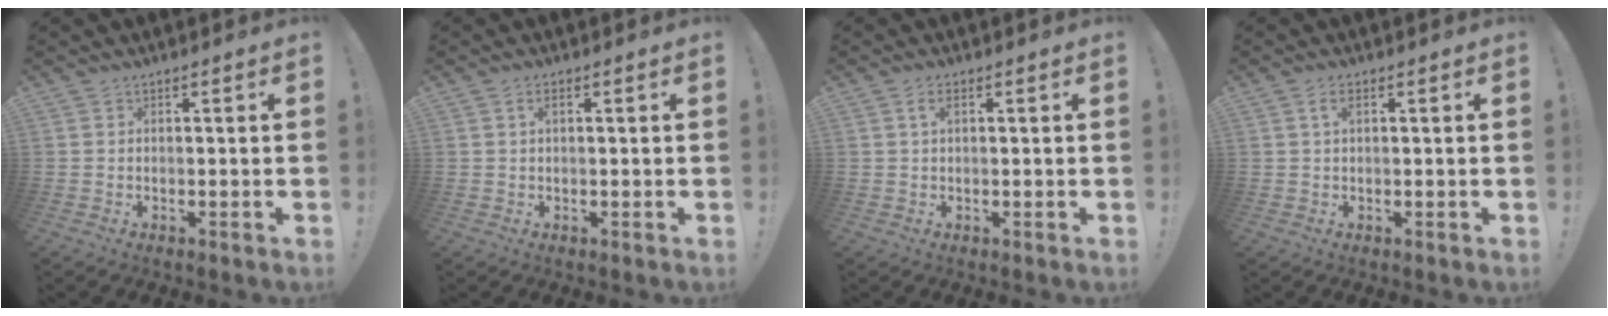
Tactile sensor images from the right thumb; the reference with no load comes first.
{"total": 1.4, "force": [0.3, 0.5, 1.3], "torque": [-0.018, 0.002, 0.003]}
{"total": 2.2, "force": [0.8, 0.8, 1.9], "torque": [-0.031, 0.002, 0.011]}
{"total": 2.2, "force": [0.7, 0.8, 2.0], "torque": [-0.032, 0.002, 0.010]}